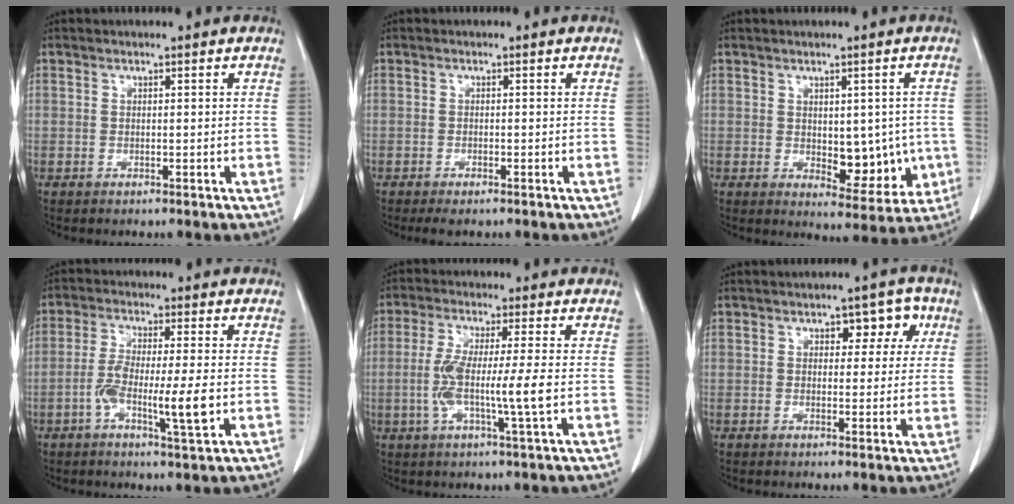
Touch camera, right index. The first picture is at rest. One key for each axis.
{"total": 2.0, "fx": -1.6, "fy": 0.5, "fz": 1.2, "tx": -0.020, "ty": -0.005, "tz": -0.020}
{"total": 8.1, "fx": -0.7, "fy": 4.3, "fz": 6.8, "tx": -0.069, "ty": -0.001, "tz": 0.006}
{"total": 8.4, "fx": -2.2, "fy": 0.6, "fz": 8.1, "tx": -0.146, "ty": -0.005, "tz": -0.042}
{"total": 8.6, "fx": -1.3, "fy": -0.2, "fz": 8.5, "tx": -0.166, "ty": -0.007, "tz": -0.027}
{"total": 5.0, "fx": 1.8, "fy": 3.0, "fz": 3.6, "tx": -0.032, "ty": 0.021, "tz": 0.022}